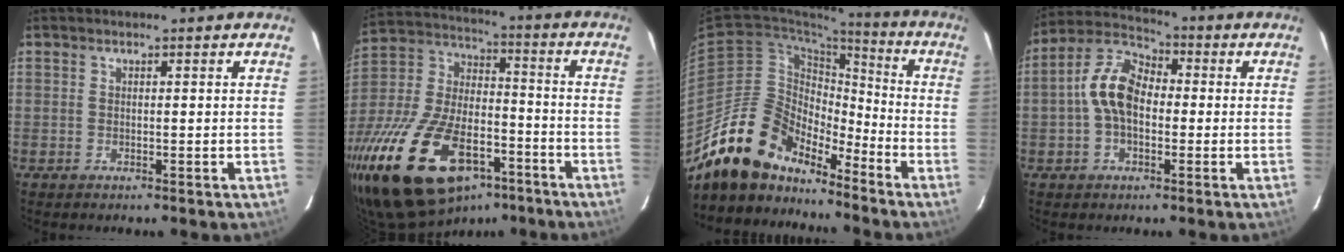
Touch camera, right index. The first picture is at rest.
{"total": 28.3, "force": [-15.9, 14.5, 18.5], "torque": [-0.377, -0.015, -0.257]}
{"total": 17.1, "force": [-14.1, 8.1, 5.2], "torque": [-0.110, 0.025, -0.252]}
{"total": 10.0, "force": [-0.7, 6.3, 7.8], "torque": [-0.163, 0.026, -0.020]}